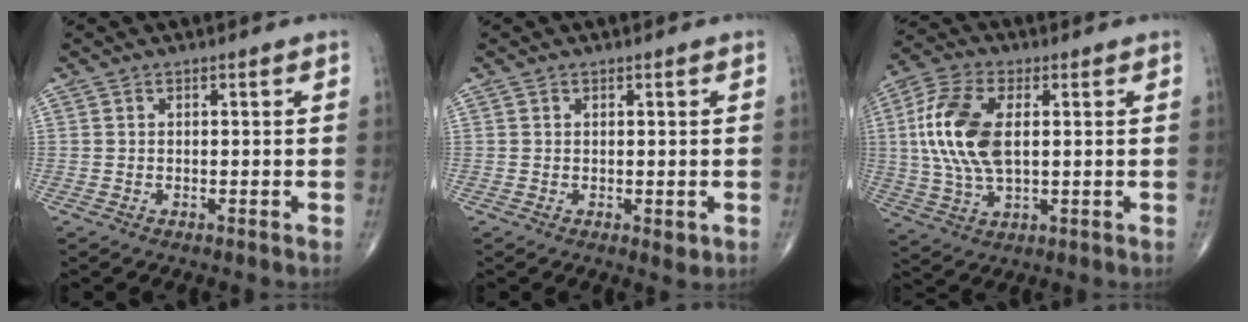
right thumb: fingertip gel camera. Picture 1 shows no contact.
{"total": 1.4, "force": [0.0, 0.8, 1.1], "torque": [-0.013, -0.004, 0.002]}
{"total": 14.2, "force": [1.9, 7.3, 12.0], "torque": [-0.260, 0.005, 0.037]}